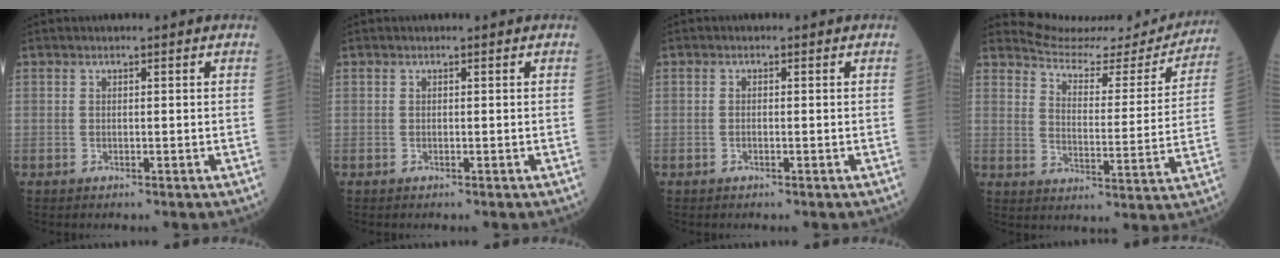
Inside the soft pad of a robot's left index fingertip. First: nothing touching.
{"total": 0.0}
{"total": 0.5, "force": [-0.4, 0.1, 0.3], "torque": [-0.006, -0.001, -0.007]}
{"total": 15.9, "force": [15.7, 2.3, 1.5], "torque": [-0.016, -0.051, 0.193]}